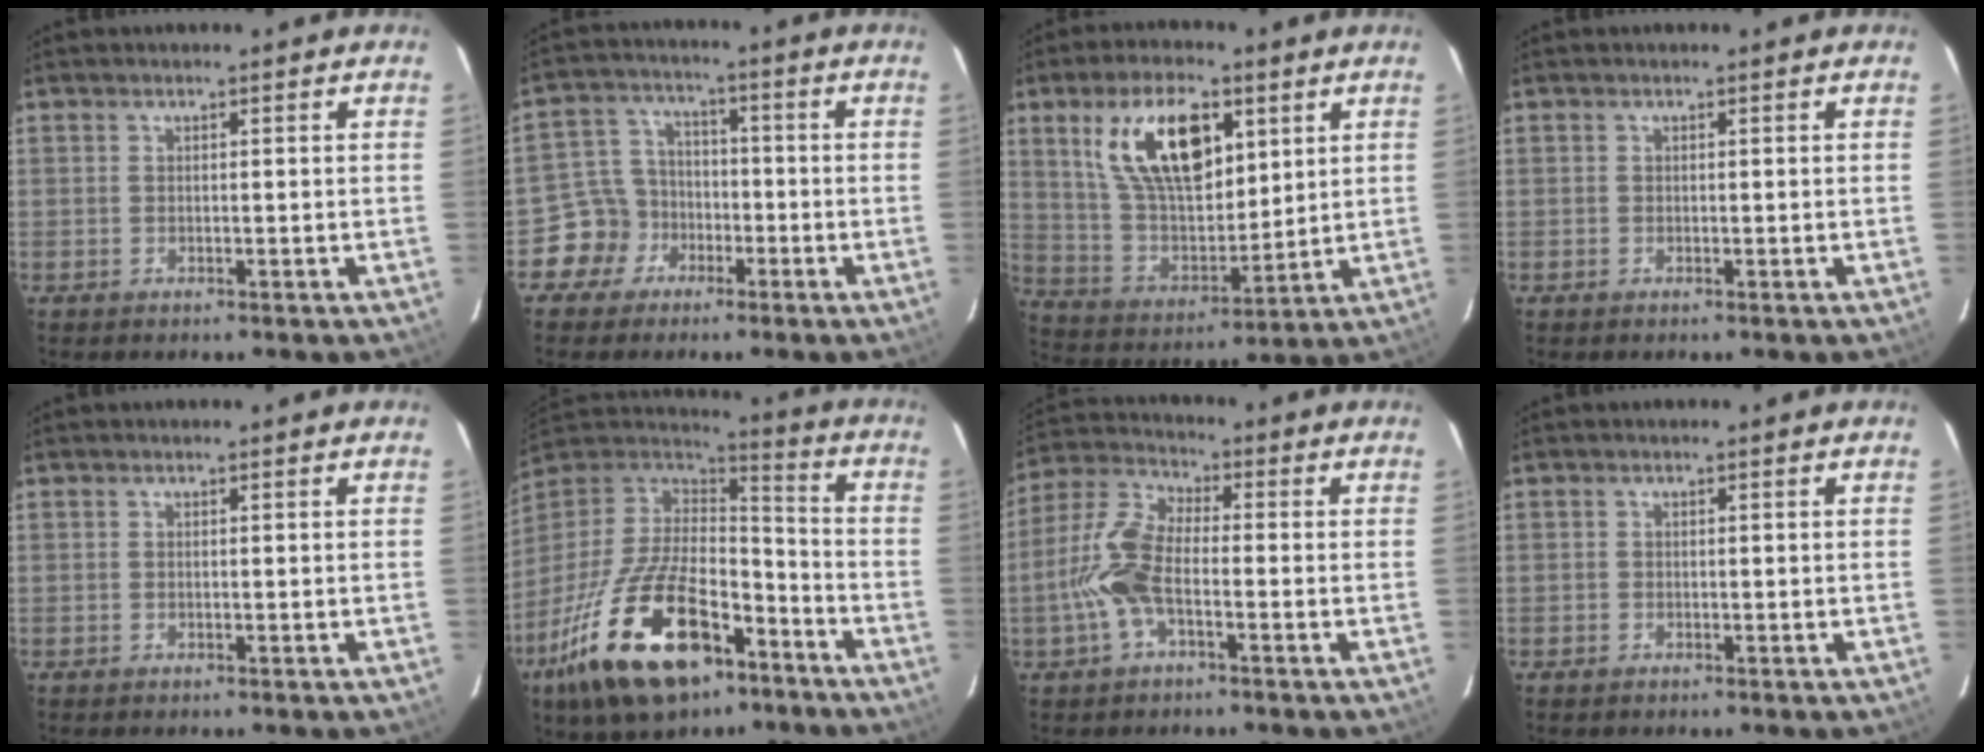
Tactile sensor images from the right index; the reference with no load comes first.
{"total": 7.5, "force": [-3.8, 6.4, 0.8], "torque": [-0.030, 0.033, -0.071]}
{"total": 17.7, "force": [7.6, 8.4, 13.6], "torque": [-0.248, 0.011, 0.151]}
{"total": 0.0}
{"total": 0.0}
{"total": 27.3, "force": [-15.0, 13.3, 18.5], "torque": [-0.371, -0.022, -0.245]}
{"total": 9.9, "force": [-2.9, 4.1, 8.5], "torque": [-0.194, 0.012, -0.062]}
{"total": 0.7, "force": [-0.5, 0.5, 0.1], "torque": [-0.003, -0.001, -0.009]}